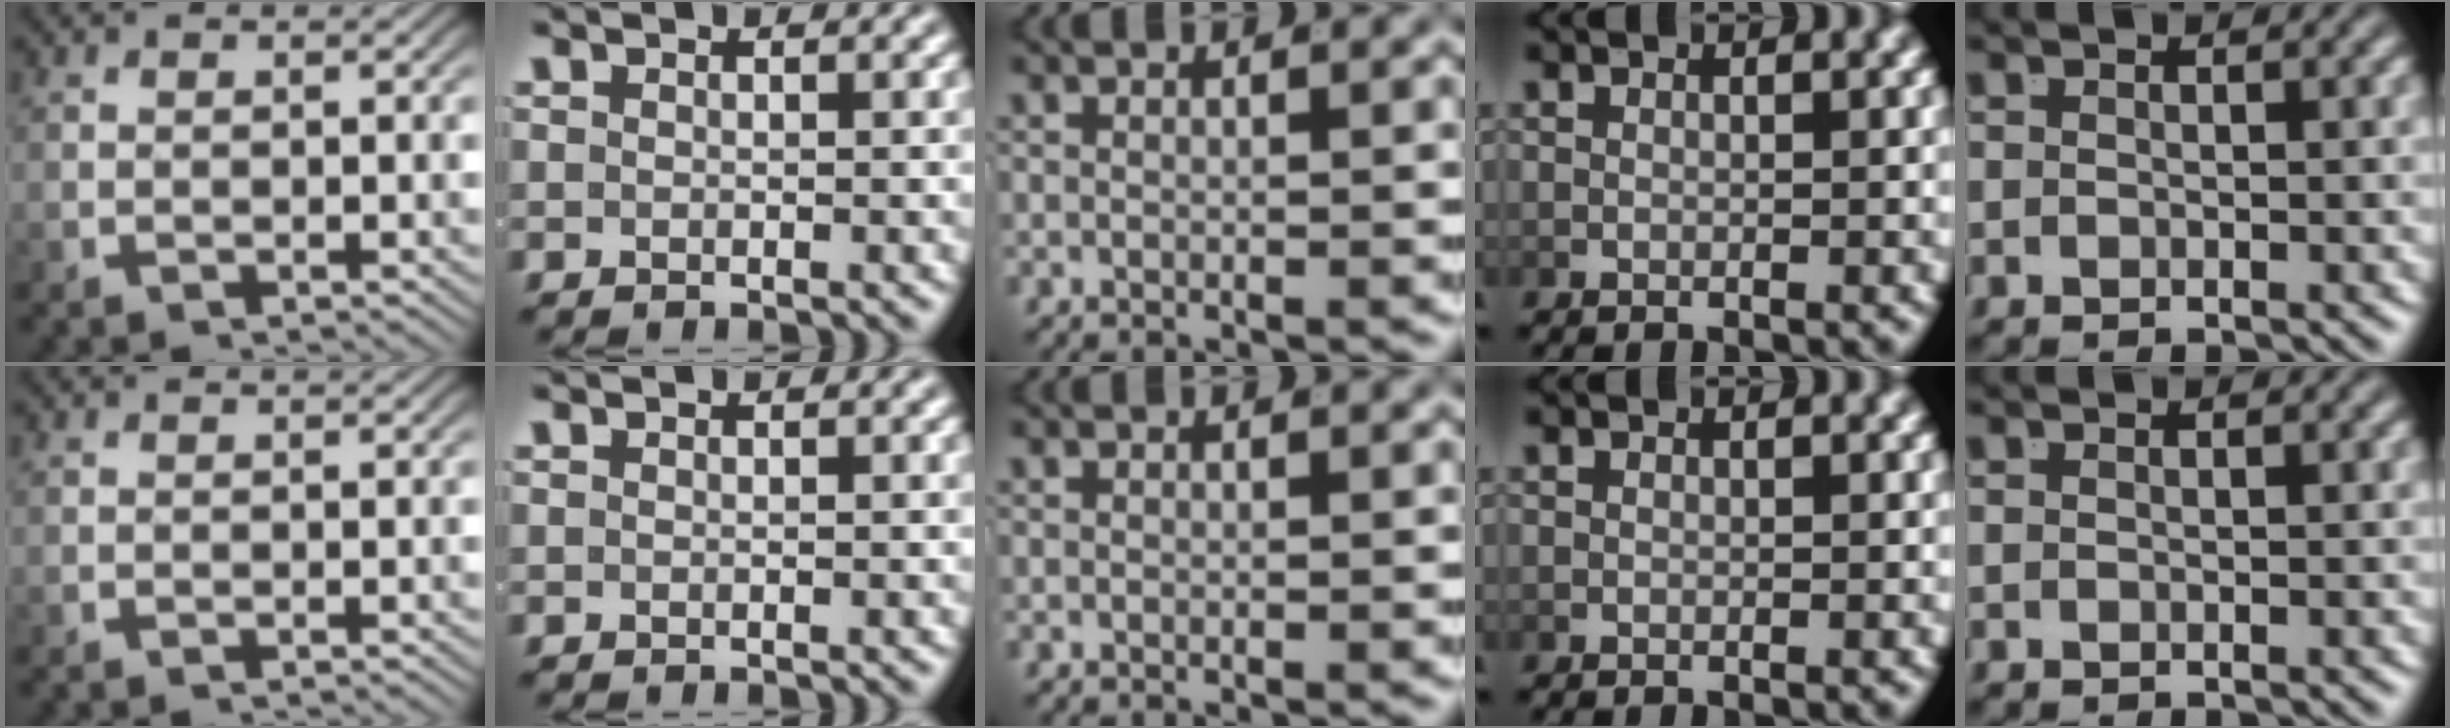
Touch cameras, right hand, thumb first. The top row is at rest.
{}